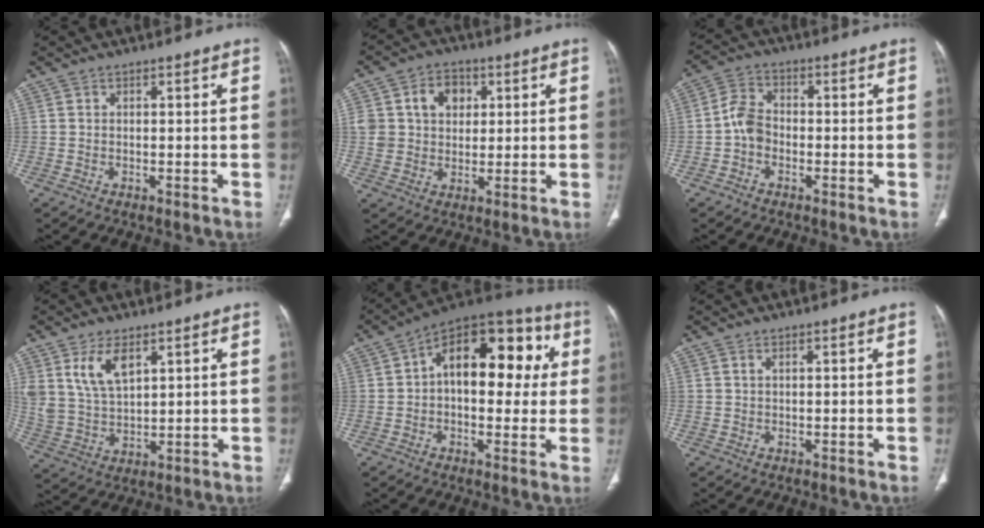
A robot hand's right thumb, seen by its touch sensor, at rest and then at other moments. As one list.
[{"total": 9.5, "force": [2.6, 7.6, 5.0], "torque": [-0.045, 0.000, 0.045]}, {"total": 5.4, "force": [-1.4, 4.0, 3.3], "torque": [-0.055, 0.019, -0.037]}, {"total": 8.9, "force": [4.5, 4.6, 6.1], "torque": [-0.112, -0.019, 0.101]}, {"total": 19.4, "force": [3.2, 11.0, 15.7], "torque": [-0.177, 0.038, 0.034]}, {"total": 0.5, "force": [0.3, 0.2, 0.4], "torque": [-0.009, 0.003, 0.007]}]